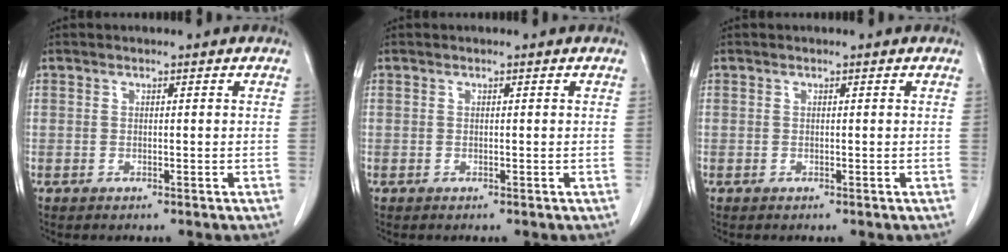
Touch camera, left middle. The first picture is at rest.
{"total": 0.0}
{"total": 0.0}